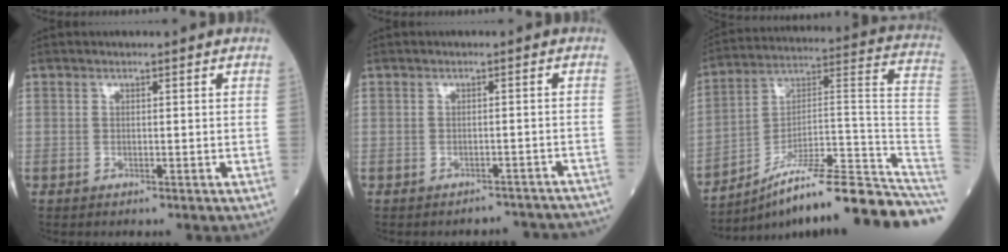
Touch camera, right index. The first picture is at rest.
{"total": 8.2, "force": [-7.9, 2.0, 0.9], "torque": [0.000, 0.013, -0.077]}
{"total": 24.6, "force": [-19.5, 1.1, 15.0], "torque": [-0.129, 0.045, -0.296]}